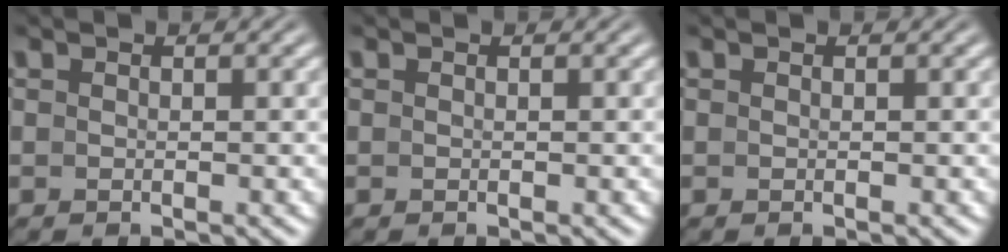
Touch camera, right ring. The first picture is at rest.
{"total": 0.0}
{"total": 0.0}